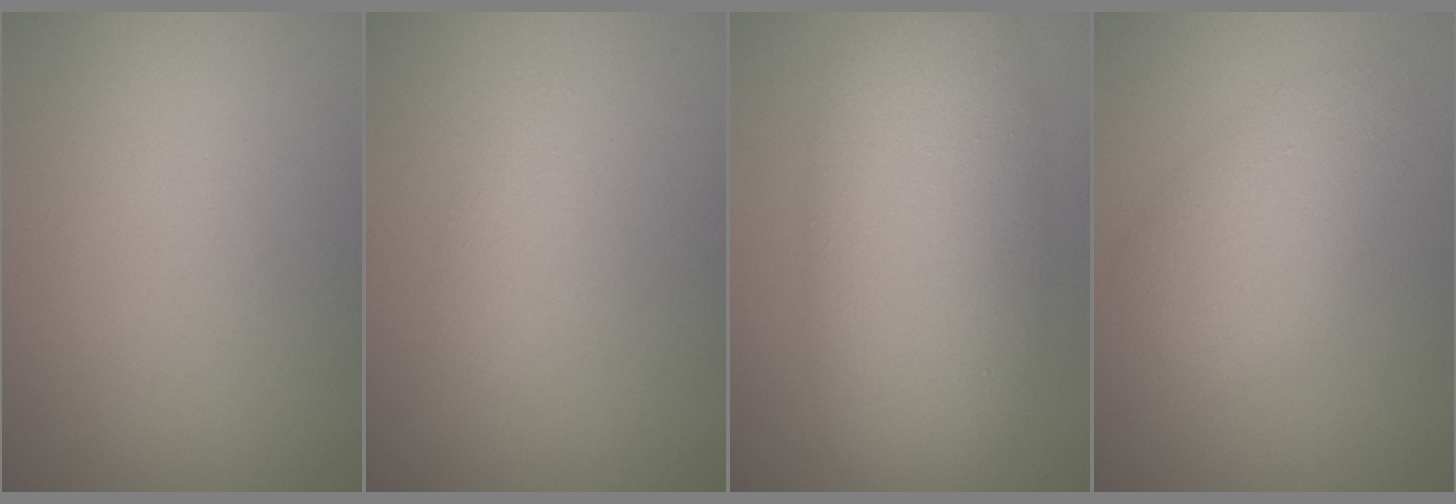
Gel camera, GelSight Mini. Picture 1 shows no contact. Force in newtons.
{"total": 1.4, "press": 1.4, "slide": 0.1}
{"total": 10.9, "press": 10.9, "slide": 0.3}
{"total": 4.0, "press": 4.0, "slide": 0.0}